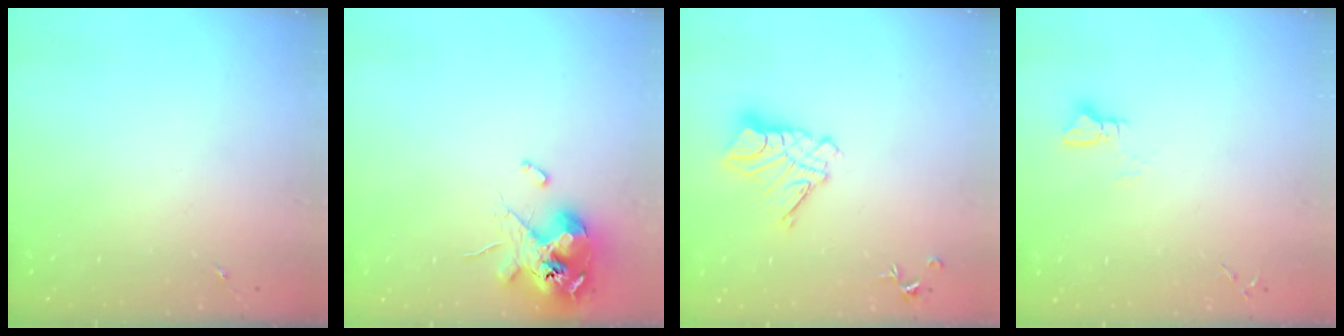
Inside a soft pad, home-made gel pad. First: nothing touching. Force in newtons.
{"total": 12.1, "press": 11.9, "slide": 2.2}
{"total": 11.1, "press": 11.0, "slide": 1.1}
{"total": 3.0, "press": 3.0, "slide": 0.3}